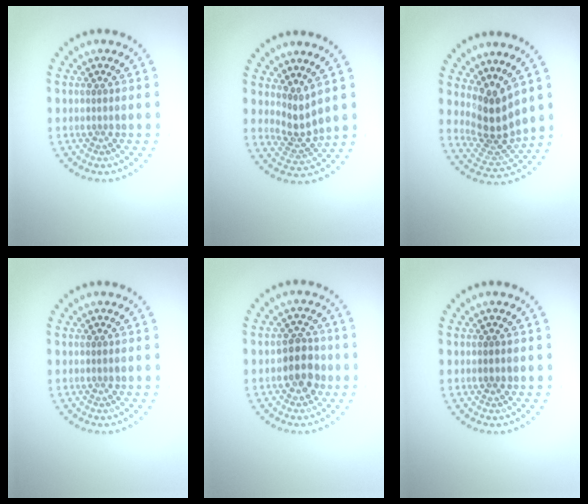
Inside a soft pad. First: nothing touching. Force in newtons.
{"total": 2.3, "press": 1.6, "slide": 1.6}
{"total": 3.8, "press": 2.9, "slide": 2.5}
{"total": 0.0}
{"total": 3.0, "press": 2.8, "slide": 1.1}
{"total": 0.8, "press": 0.8, "slide": 0.1}